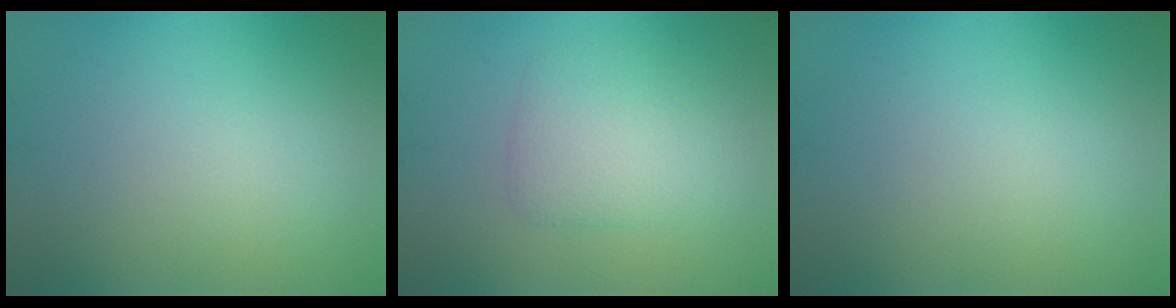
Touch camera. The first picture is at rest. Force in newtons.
{"total": 3.0, "press": 3.0, "slide": 0.0}
{"total": 0.0}